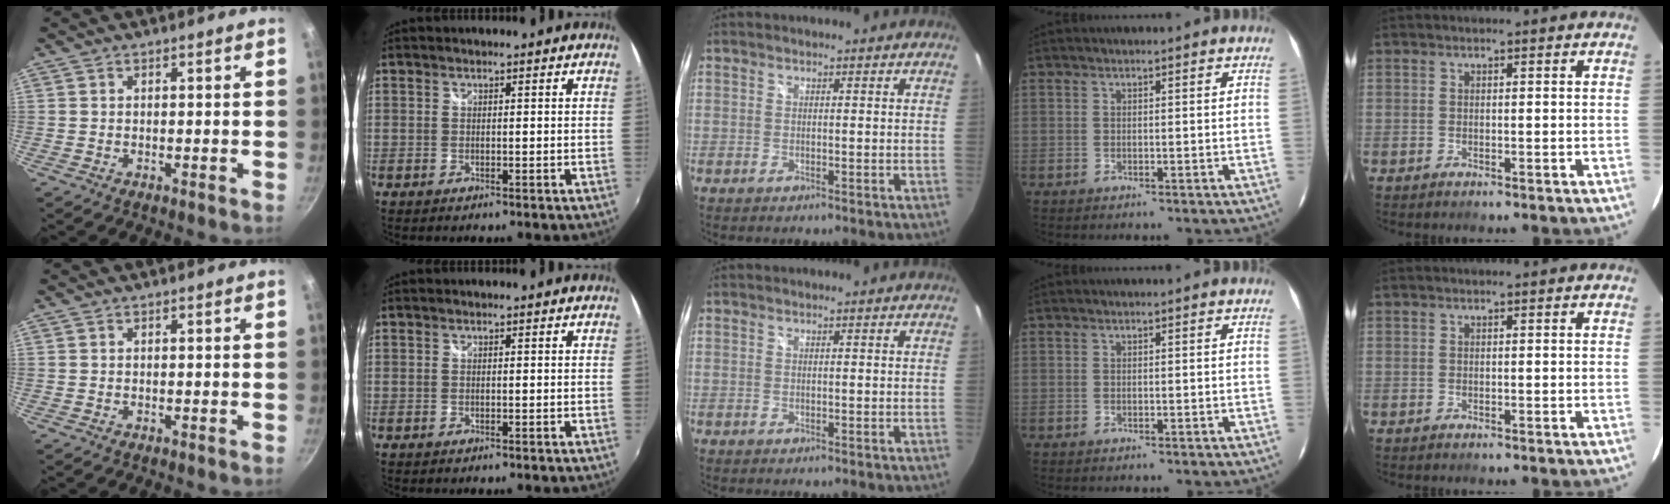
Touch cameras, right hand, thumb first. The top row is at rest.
{}